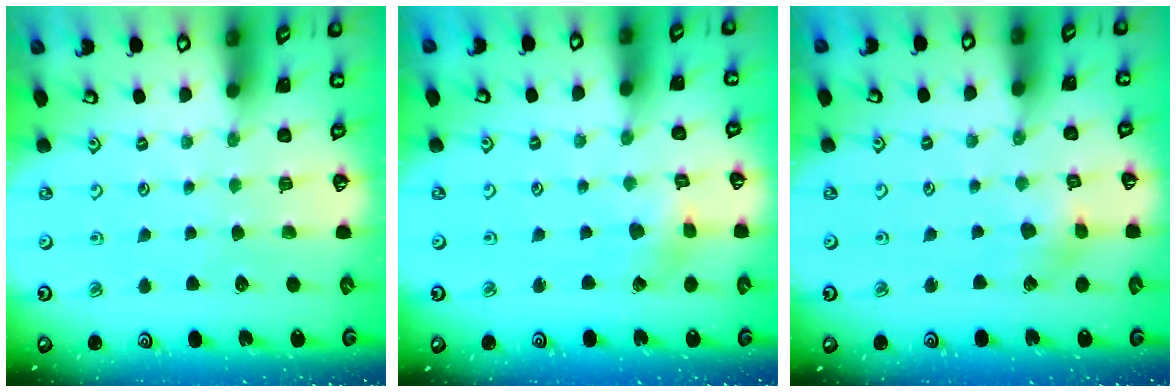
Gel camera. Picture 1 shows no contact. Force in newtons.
{"total": 2.9, "press": 2.9, "slide": 0.2}
{"total": 4.7, "press": 4.6, "slide": 0.6}